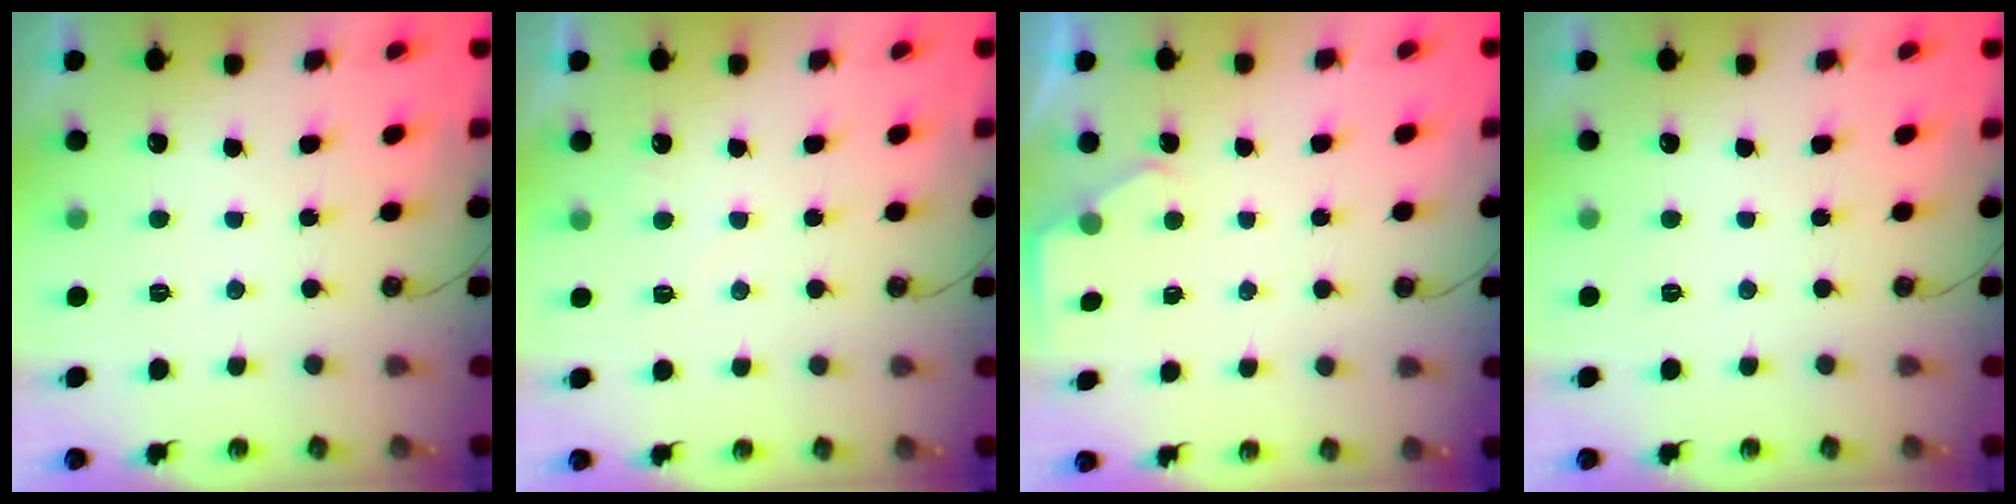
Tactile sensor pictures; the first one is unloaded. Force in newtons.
{"total": 3.8, "press": 3.8, "slide": 0.4}
{"total": 1.8, "press": 1.7, "slide": 0.3}
{"total": 0.0}